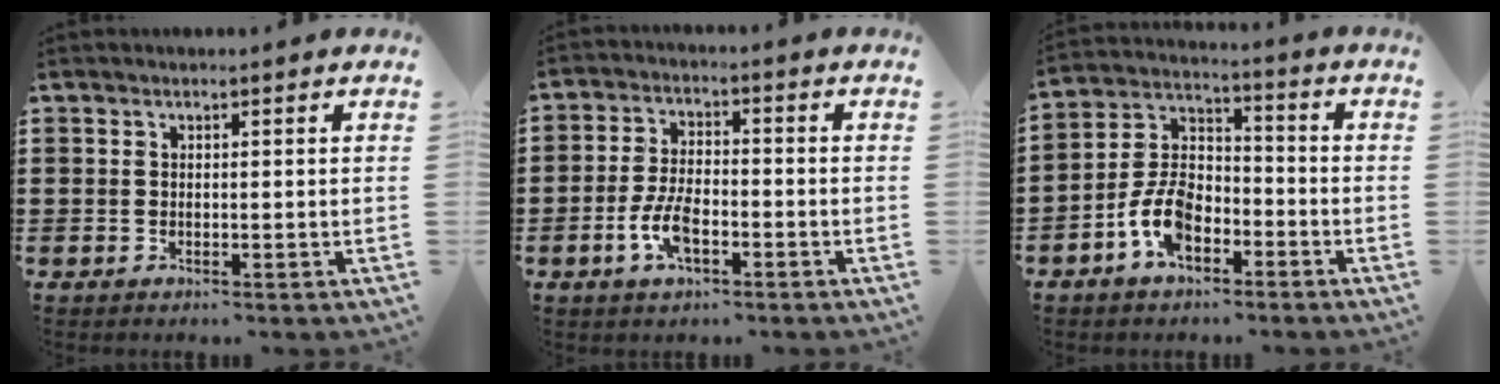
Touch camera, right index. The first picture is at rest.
{"total": 5.8, "force": [-2.3, 2.7, 4.7], "torque": [-0.113, -0.005, -0.047]}
{"total": 8.4, "force": [-4.0, 4.6, 5.7], "torque": [-0.145, 0.003, -0.080]}